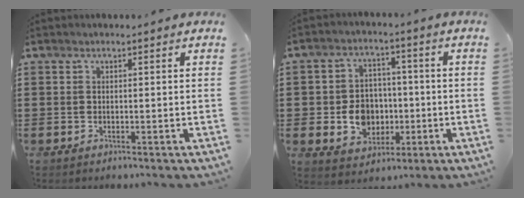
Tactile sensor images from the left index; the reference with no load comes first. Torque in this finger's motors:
{"motor_torque": [0.52, 0.48, 0.34, 0.09]}